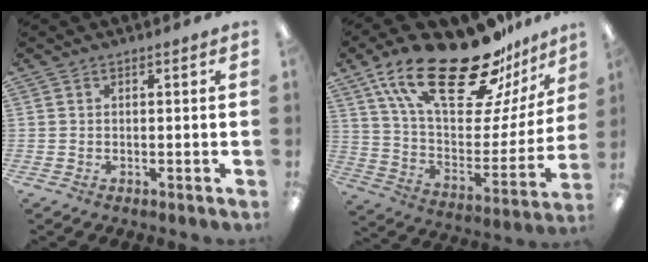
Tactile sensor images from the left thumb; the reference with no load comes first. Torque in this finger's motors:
{"motor_torque": [0.49, 0.63, 1.47, -1.32, 0.18]}